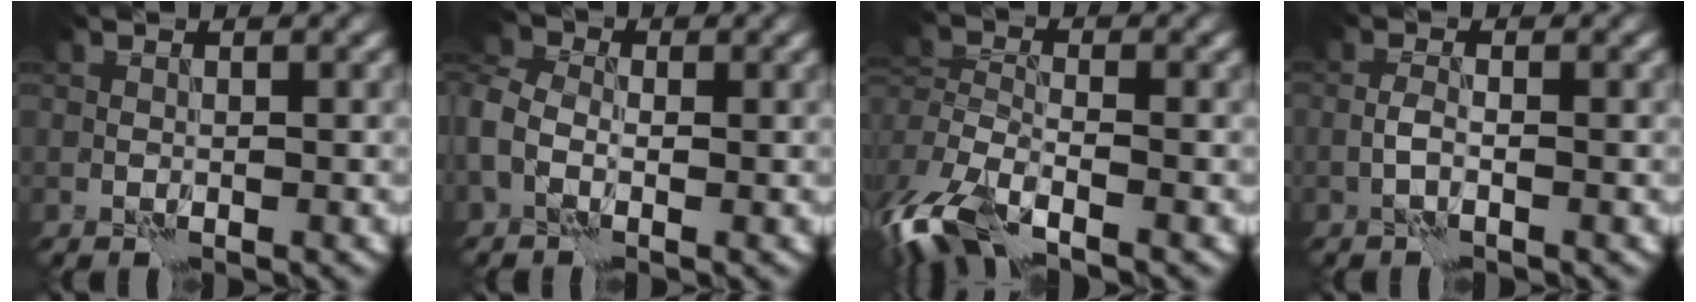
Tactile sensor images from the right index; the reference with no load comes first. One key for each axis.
{"total": 4.3, "fx": -0.7, "fy": 3.4, "fz": 2.6, "tx": -0.066, "ty": 0.006, "tz": -0.021}
{"total": 8.7, "fx": -5.7, "fy": 3.7, "fz": 5.5, "tx": -0.120, "ty": -0.020, "tz": -0.106}
{"total": 1.0, "fx": -0.6, "fy": 0.1, "fz": 0.8, "tx": -0.019, "ty": 0.005, "tz": -0.014}